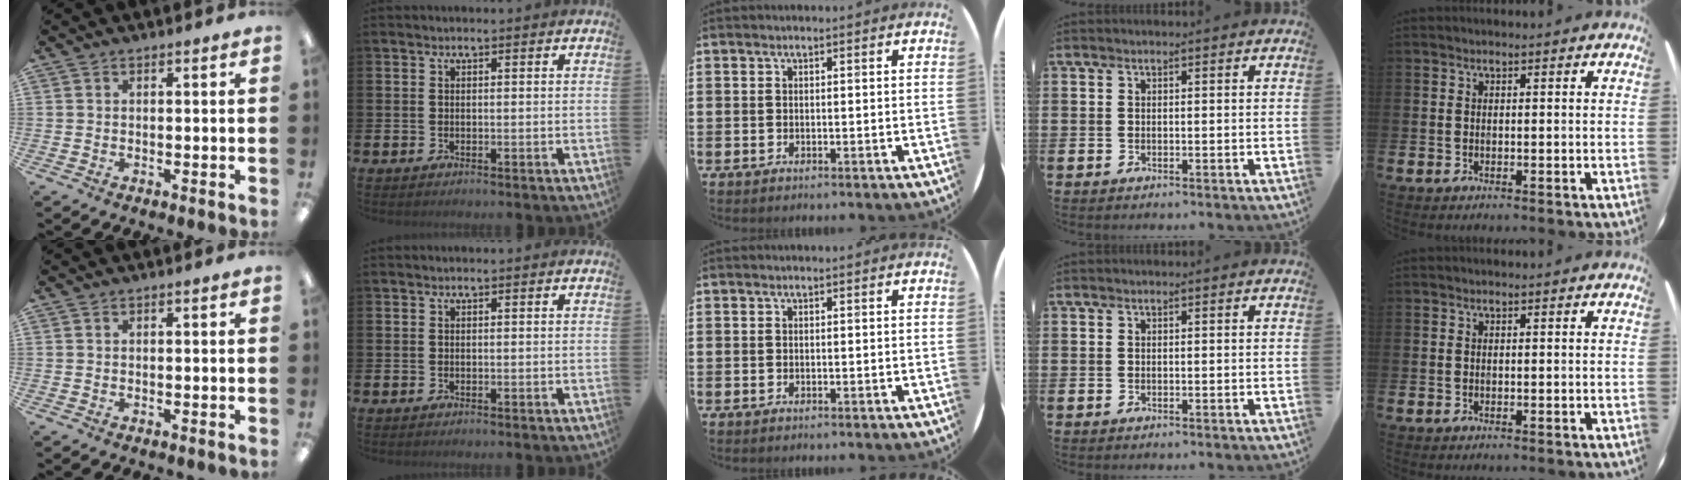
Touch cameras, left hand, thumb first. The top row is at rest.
{}